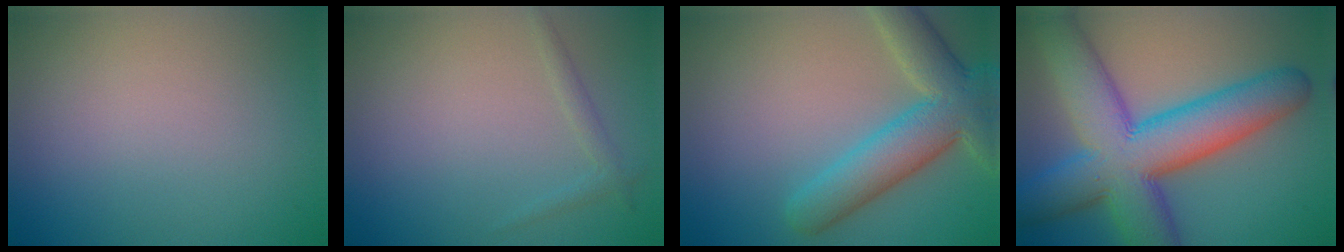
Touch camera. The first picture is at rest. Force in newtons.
{"total": 1.0, "press": 1.0, "slide": 0.0}
{"total": 7.2, "press": 7.2, "slide": 0.5}
{"total": 12.8, "press": 12.8, "slide": 0.3}